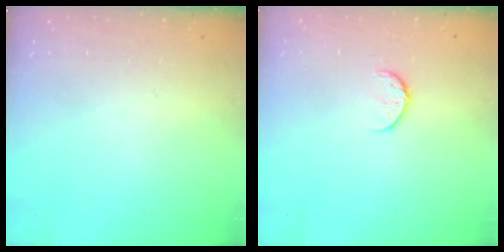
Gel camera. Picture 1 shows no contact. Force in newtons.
{"total": 7.2, "press": 7.1, "slide": 0.8}